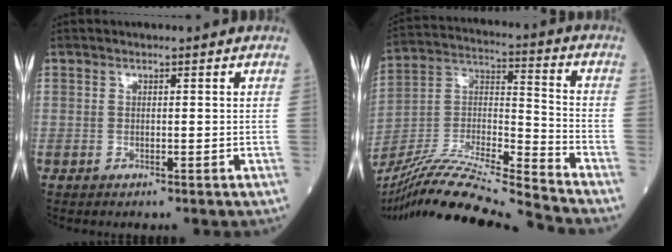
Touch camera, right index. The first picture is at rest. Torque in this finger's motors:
{"motor_torque": [-0.19, -0.30, 0.34, 0.05]}